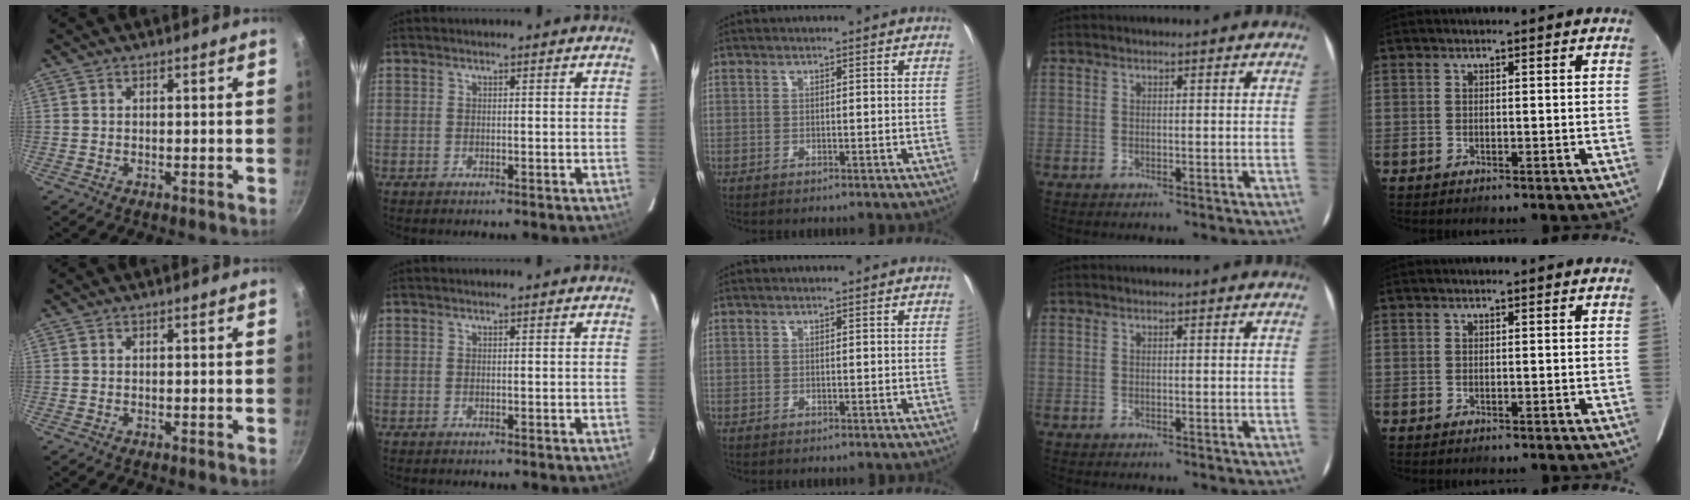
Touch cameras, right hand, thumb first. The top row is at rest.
{}